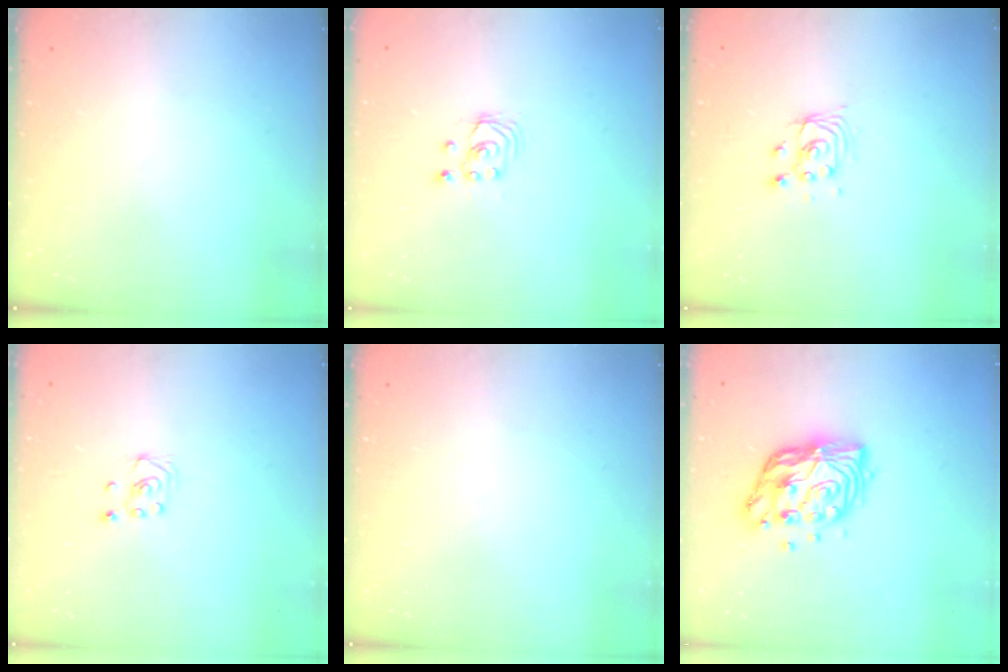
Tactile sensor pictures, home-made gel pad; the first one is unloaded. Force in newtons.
{"total": 2.6, "press": 2.6, "slide": 0.3}
{"total": 4.3, "press": 4.2, "slide": 0.3}
{"total": 3.0, "press": 3.0, "slide": 0.3}
{"total": 0.0}
{"total": 12.0, "press": 11.9, "slide": 1.2}